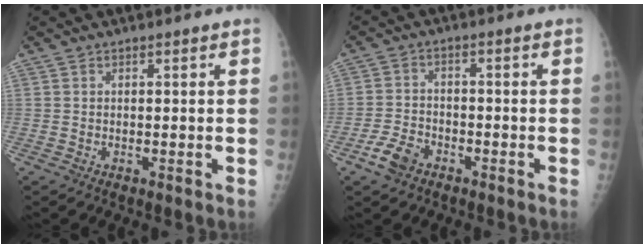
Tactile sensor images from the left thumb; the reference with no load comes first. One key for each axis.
{"total": 5.4, "fx": -3.4, "fy": 3.2, "fz": 2.6, "tx": -0.047, "ty": 0.017, "tz": -0.062}